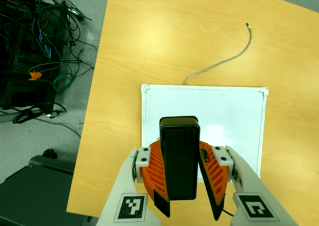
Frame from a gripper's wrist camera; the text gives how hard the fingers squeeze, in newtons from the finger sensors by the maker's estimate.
{"total": 10.8, "left": 10.5, "right": 11.1}